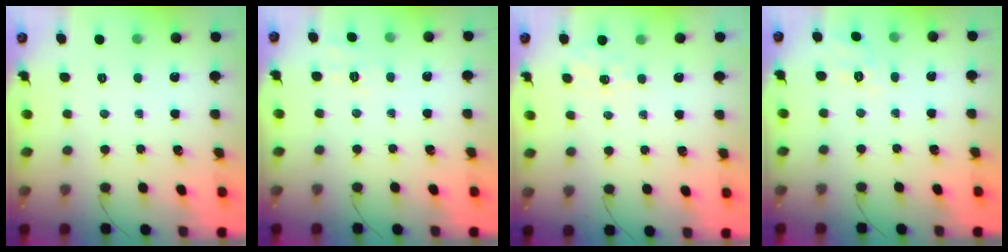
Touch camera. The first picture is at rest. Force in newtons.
{"total": 2.4, "press": 1.3, "slide": 2.1}
{"total": 1.7, "press": 1.2, "slide": 1.3}
{"total": 4.2, "press": 3.8, "slide": 1.7}